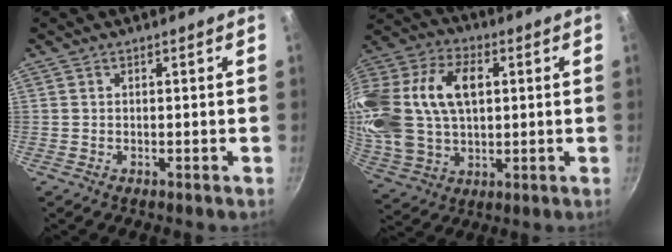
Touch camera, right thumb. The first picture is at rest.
{"total": 24.7, "force": [4.9, 16.2, 18.0], "torque": [-0.375, 0.018, 0.089]}